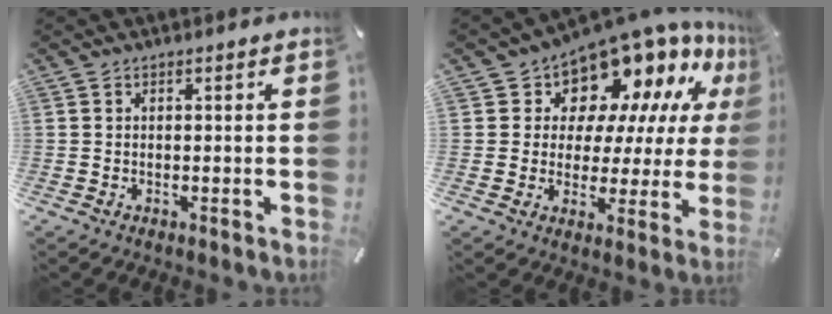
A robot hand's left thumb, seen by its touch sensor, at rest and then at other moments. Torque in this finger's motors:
{"motor_torque": [2.50, 2.50, 2.14, -0.62, 0.15]}